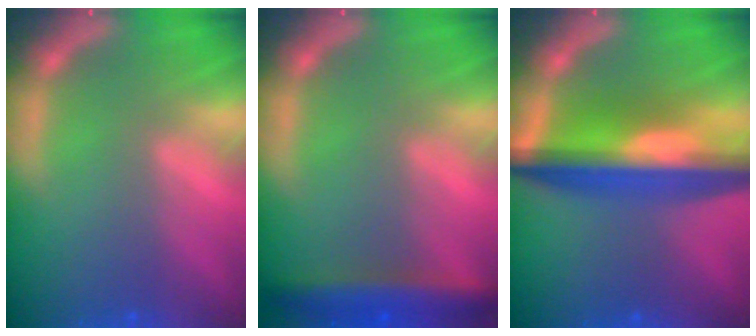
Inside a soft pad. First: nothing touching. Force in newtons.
{"total": 4.4}
{"total": 9.6}